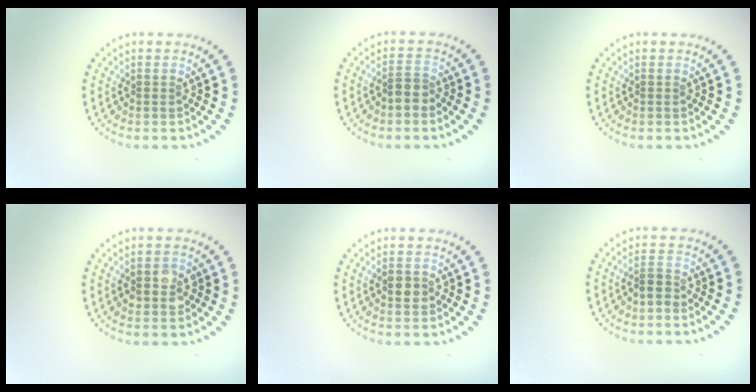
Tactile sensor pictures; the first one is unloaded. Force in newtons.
{"total": 2.1, "press": 1.7, "slide": 1.1}
{"total": 0.0}
{"total": 2.7, "press": 2.7, "slide": 0.1}
{"total": 2.2, "press": 2.2, "slide": 0.0}
{"total": 1.4, "press": 1.2, "slide": 0.7}